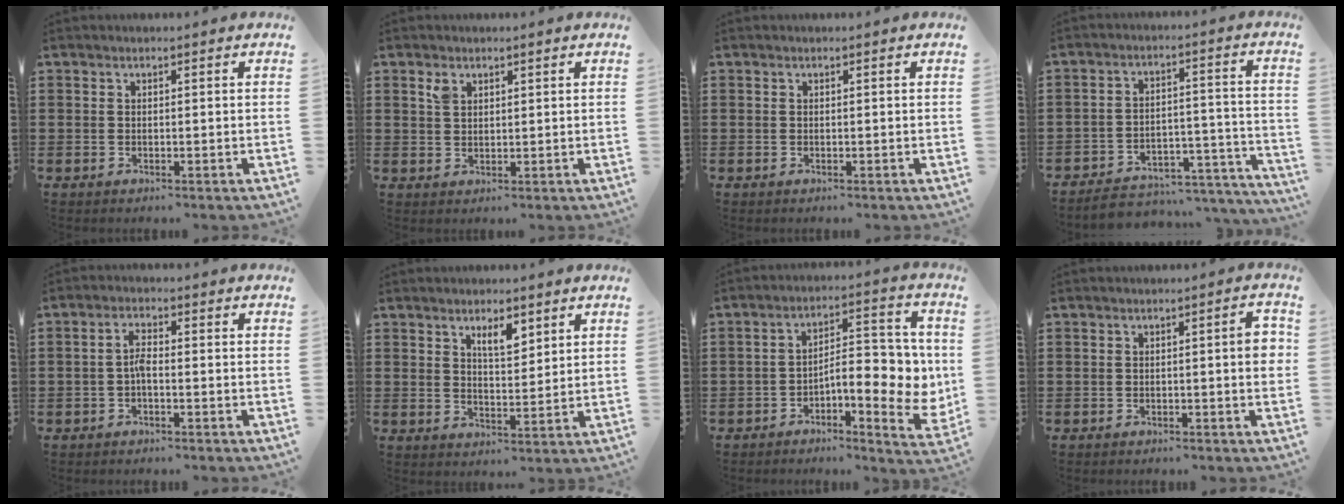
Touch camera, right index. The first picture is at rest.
{"total": 1.8, "force": [1.3, 1.0, 0.9], "torque": [-0.022, 0.002, 0.024]}
{"total": 0.0}
{"total": 4.5, "force": [-4.2, 1.2, 1.0], "torque": [-0.019, 0.007, -0.086]}
{"total": 2.6, "force": [-0.8, 0.8, 2.4], "torque": [-0.052, -0.001, -0.018]}
{"total": 3.8, "force": [2.6, 1.3, 2.5], "torque": [-0.039, -0.001, 0.042]}
{"total": 9.5, "force": [-1.2, 4.1, 8.5], "torque": [-0.110, -0.015, -0.026]}
{"total": 2.8, "force": [-0.6, 0.5, 2.7], "torque": [-0.035, -0.001, -0.014]}